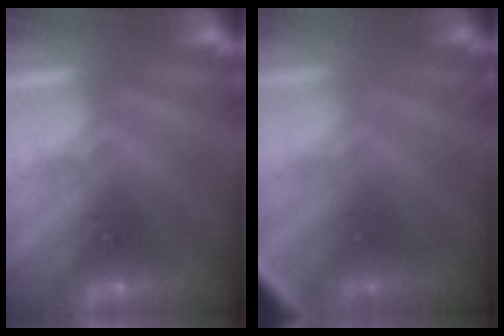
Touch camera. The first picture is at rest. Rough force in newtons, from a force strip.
{"total": 2.8}